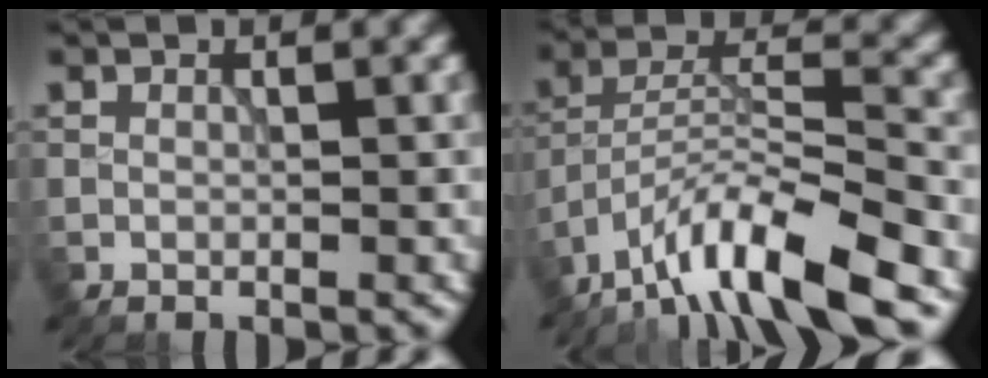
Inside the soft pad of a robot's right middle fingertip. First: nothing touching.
{"total": 10.4, "force": [-7.6, 2.2, 6.8], "torque": [-0.111, 0.009, -0.147]}